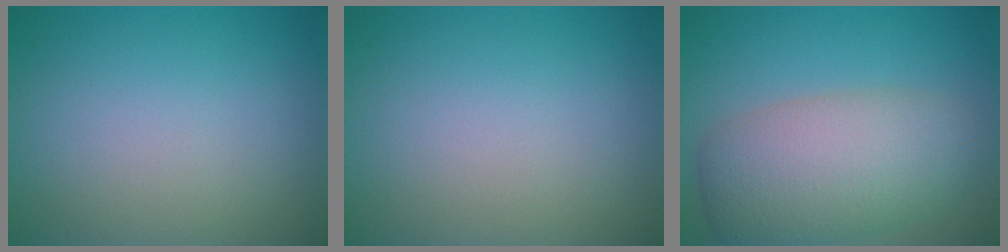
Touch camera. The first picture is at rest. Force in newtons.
{"total": 0.0}
{"total": 7.5, "press": 7.5, "slide": 0.2}